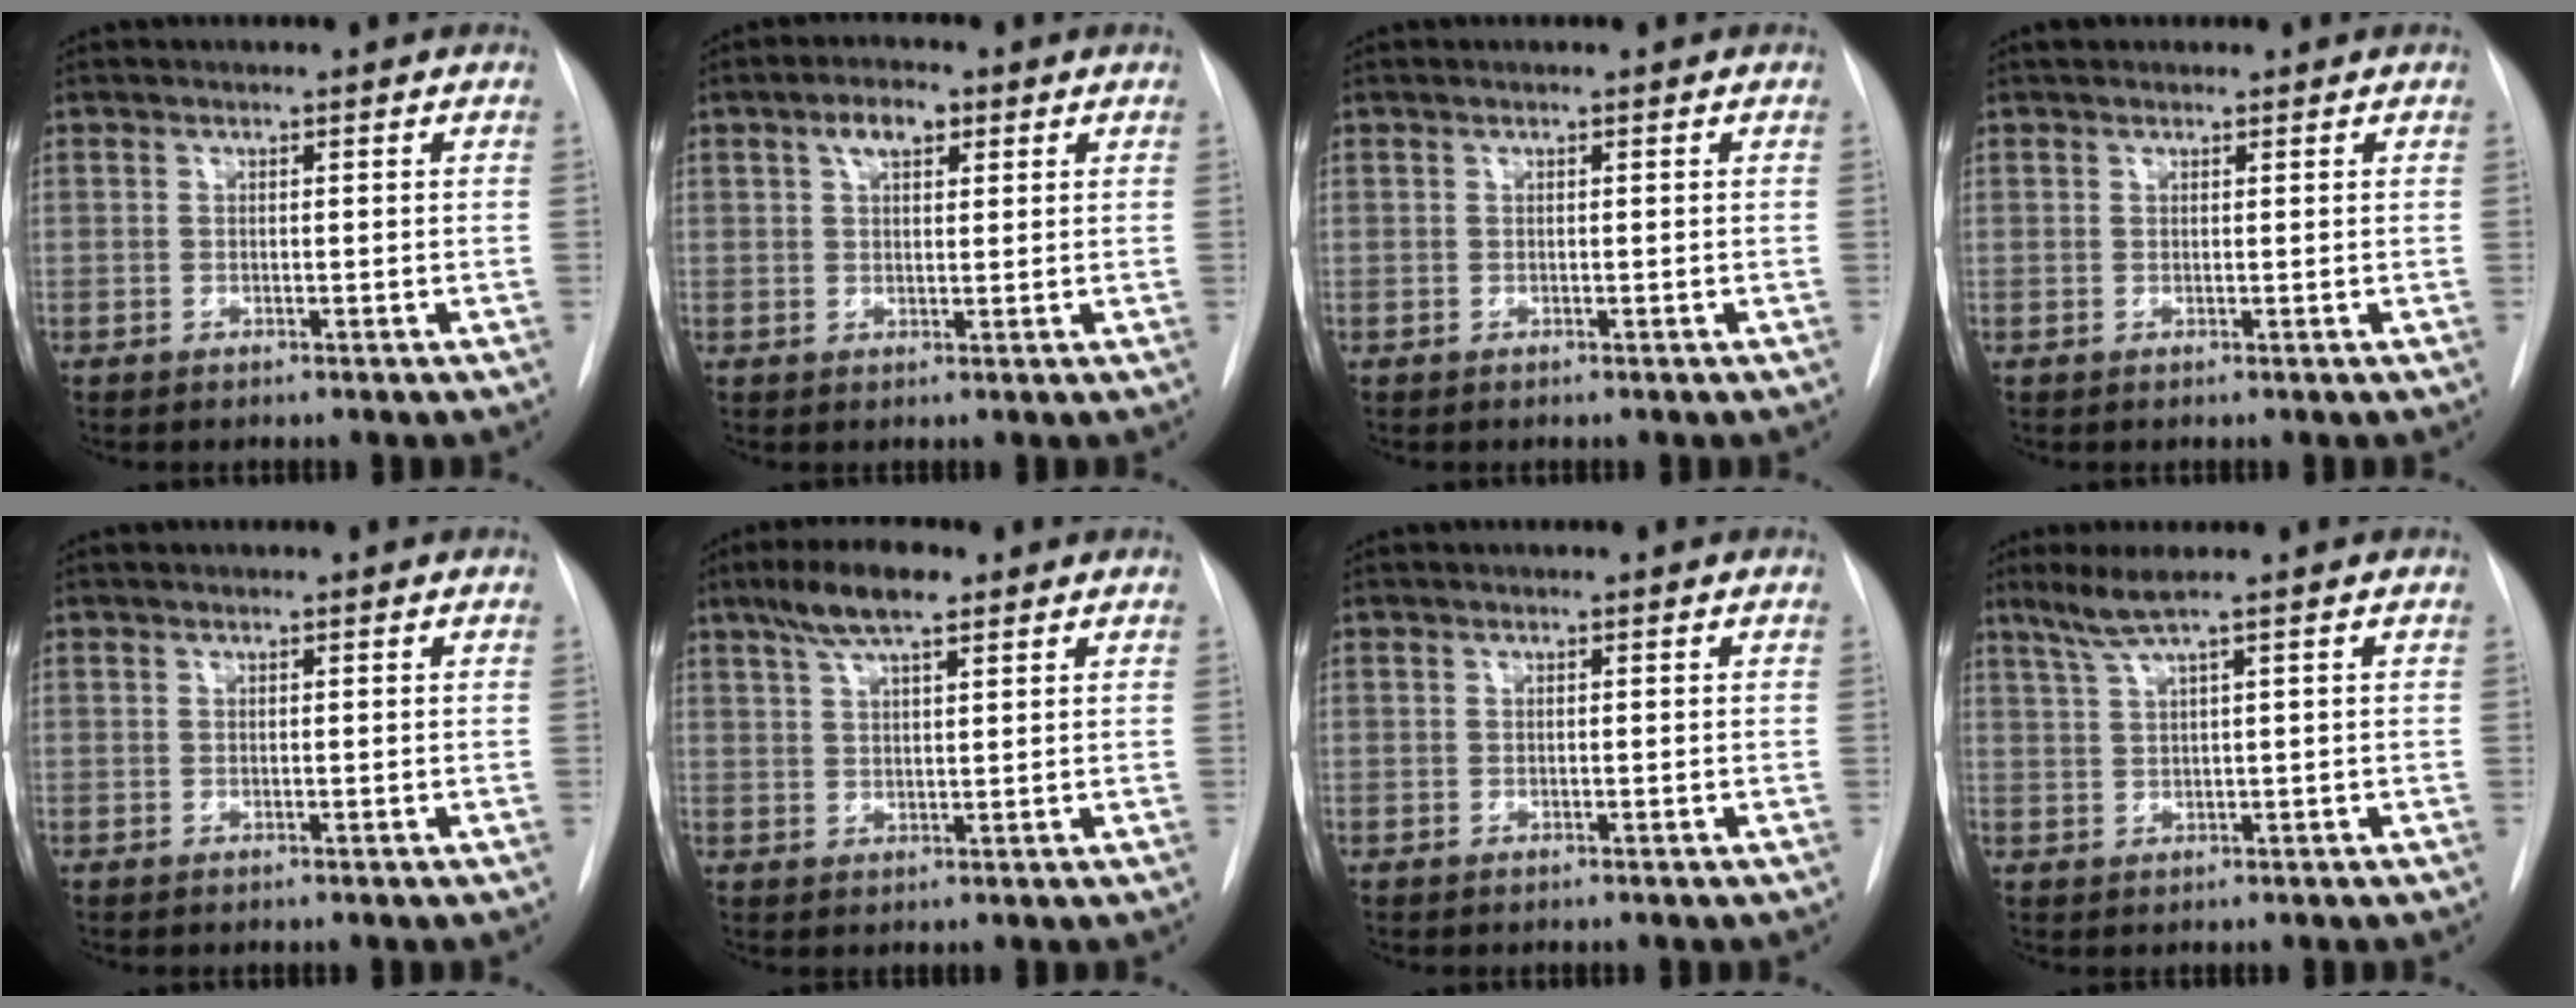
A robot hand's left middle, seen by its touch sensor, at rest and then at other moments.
{"total": 4.0, "force": [2.0, 1.9, 2.9], "torque": [-0.055, 0.013, 0.034]}
{"total": 0.0}
{"total": 1.7, "force": [1.4, 0.8, 0.4], "torque": [-0.008, 0.017, 0.019]}
{"total": 0.0}
{"total": 6.9, "force": [4.6, 1.5, 4.9], "torque": [-0.099, 0.015, 0.083]}
{"total": 0.0}
{"total": 3.7, "force": [2.4, -0.7, 2.8], "torque": [-0.071, 0.008, 0.055]}